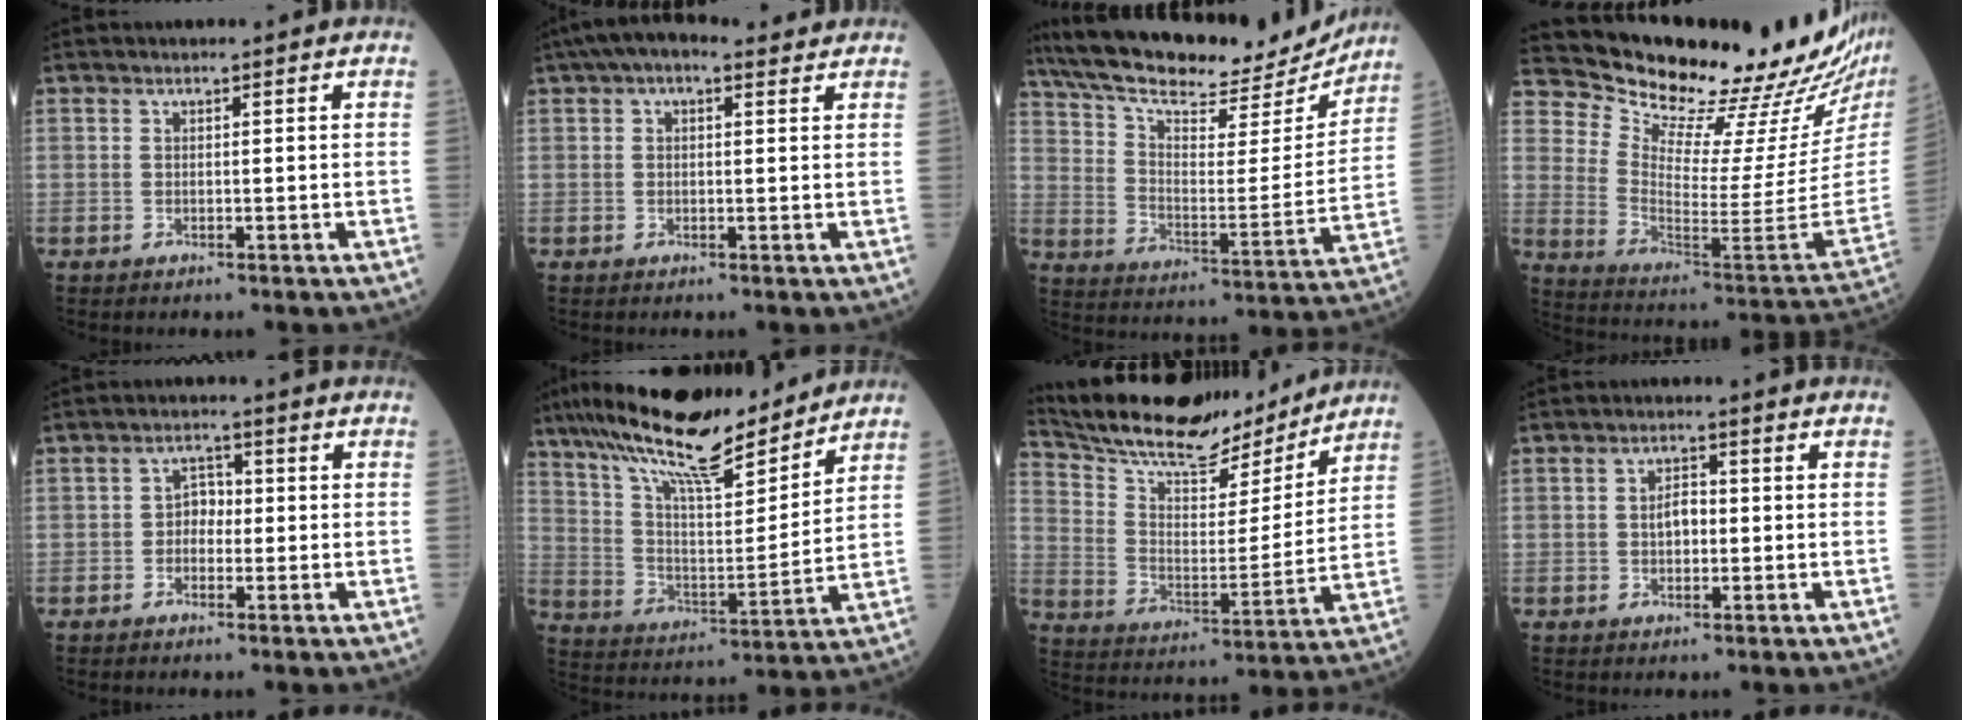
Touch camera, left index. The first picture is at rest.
{"total": 6.6, "force": [4.2, 2.8, 4.2], "torque": [-0.070, 0.047, 0.061]}
{"total": 23.6, "force": [20.4, 6.1, 10.1], "torque": [-0.182, 0.002, 0.298]}
{"total": 27.0, "force": [24.4, 0.8, 11.4], "torque": [-0.188, -0.134, 0.327]}
{"total": 2.9, "force": [-1.0, 2.1, 1.8], "torque": [-0.020, 0.008, -0.027]}
{"total": 18.1, "force": [15.1, 3.3, 9.5], "torque": [-0.171, 0.010, 0.262]}
{"total": 17.9, "force": [16.2, 4.2, 6.5], "torque": [-0.124, 0.002, 0.261]}
{"total": 3.0, "force": [-0.7, 1.7, 2.3], "torque": [-0.039, 0.007, -0.017]}